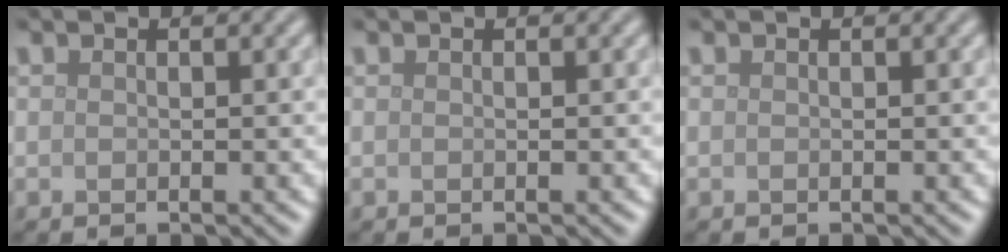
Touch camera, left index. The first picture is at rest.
{"total": 0.0}
{"total": 0.0}